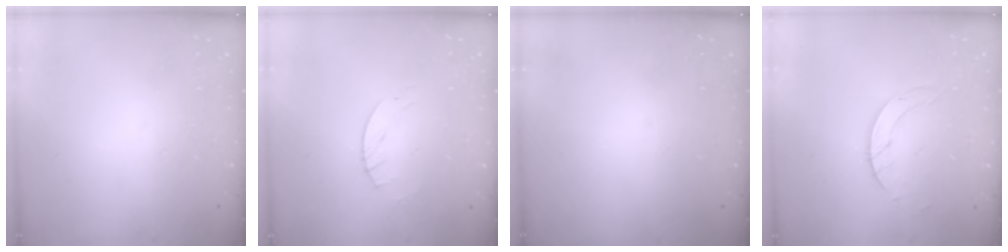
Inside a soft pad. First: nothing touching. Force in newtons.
{"total": 2.8, "press": 2.8, "slide": 0.4}
{"total": 0.0}
{"total": 5.1, "press": 5.1, "slide": 0.2}